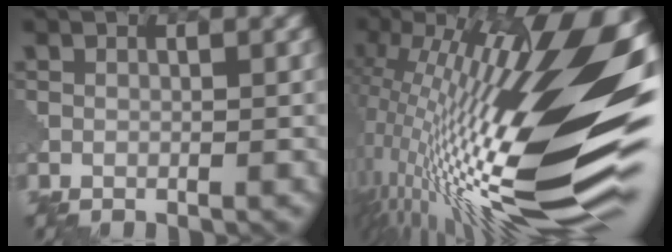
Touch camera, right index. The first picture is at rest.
{"total": 20.6, "force": [-1.2, 5.7, 19.8], "torque": [-0.334, 0.009, -0.031]}